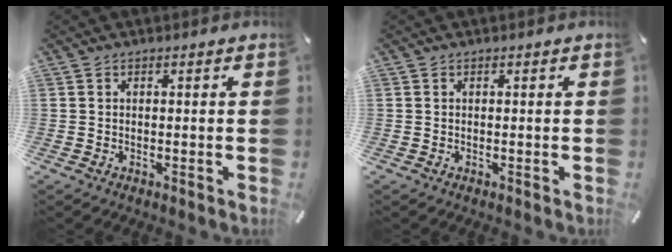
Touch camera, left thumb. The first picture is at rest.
{"total": 0.0}